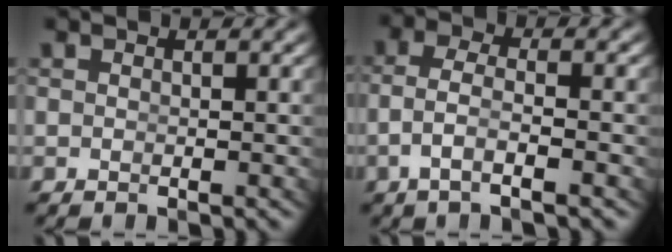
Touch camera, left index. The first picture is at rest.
{"total": 3.4, "force": [-1.5, 1.2, 2.8], "torque": [-0.068, -0.018, -0.018]}